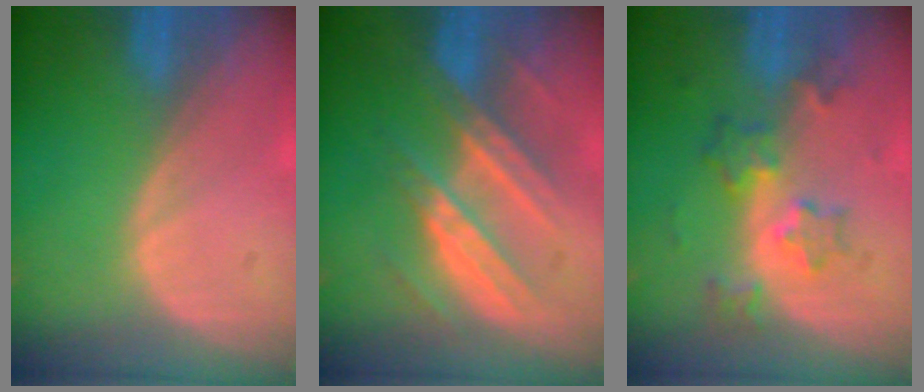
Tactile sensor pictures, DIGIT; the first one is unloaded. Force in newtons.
{"total": 7.4, "press": 7.3, "slide": 0.9}
{"total": 6.1, "press": 5.4, "slide": 2.8}